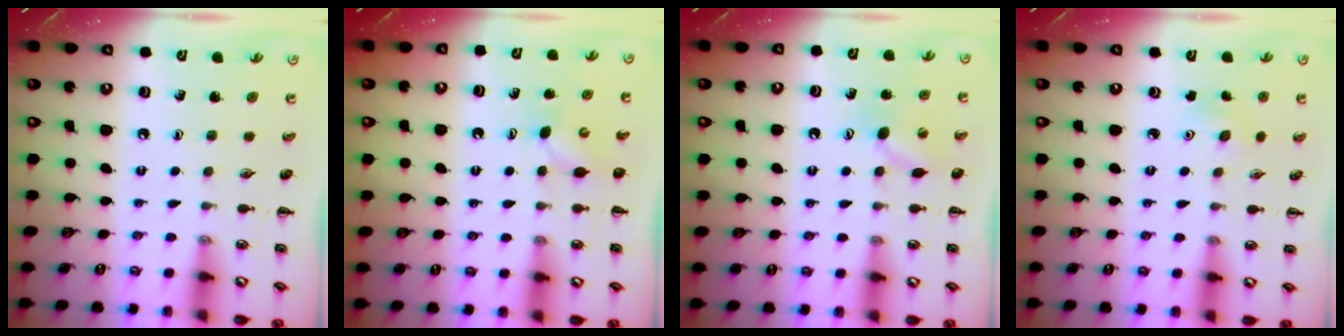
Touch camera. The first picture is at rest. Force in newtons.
{"total": 3.5, "press": 3.4, "slide": 0.8}
{"total": 7.7, "press": 7.5, "slide": 1.7}
{"total": 3.9, "press": 3.7, "slide": 1.1}